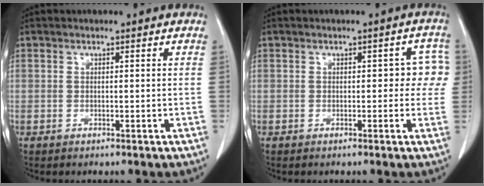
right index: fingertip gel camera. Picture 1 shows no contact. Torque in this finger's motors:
{"motor_torque": [0.06, 0.01, 0.01, 0.00]}